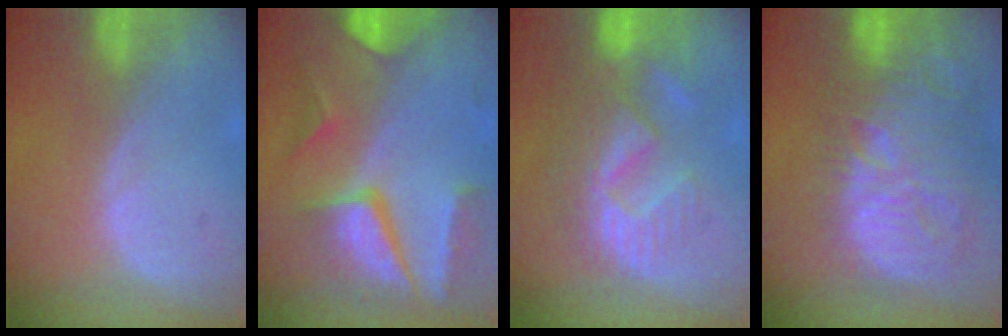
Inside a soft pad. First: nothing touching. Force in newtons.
{"total": 10.5, "press": 8.9, "slide": 5.6}
{"total": 10.8, "press": 9.7, "slide": 4.7}
{"total": 14.8, "press": 12.8, "slide": 7.3}